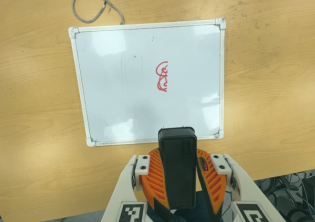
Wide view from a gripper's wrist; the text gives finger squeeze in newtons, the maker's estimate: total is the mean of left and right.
{"total": 10.4, "left": 10.1, "right": 10.8}